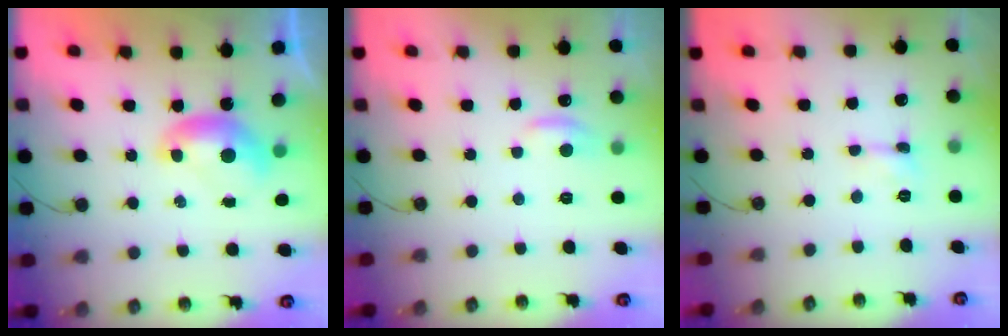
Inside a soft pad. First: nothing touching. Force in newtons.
{"total": 0.7, "press": 0.0, "slide": 0.7}
{"total": 0.9, "press": 0.8, "slide": 0.3}